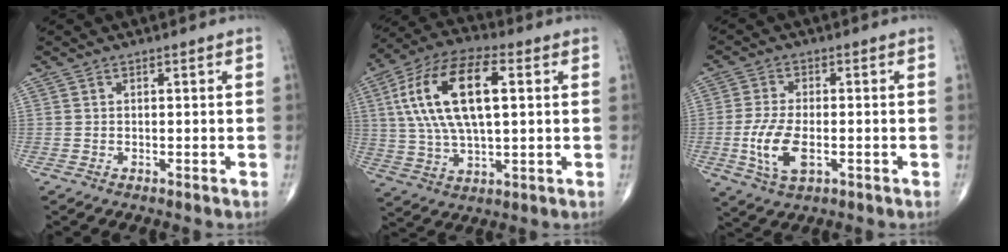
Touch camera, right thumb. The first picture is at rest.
{"total": 18.8, "force": [3.9, 8.4, 16.3], "torque": [-0.317, 0.017, 0.067]}
{"total": 8.4, "force": [-2.0, 4.1, 7.1], "torque": [-0.152, -0.002, -0.034]}